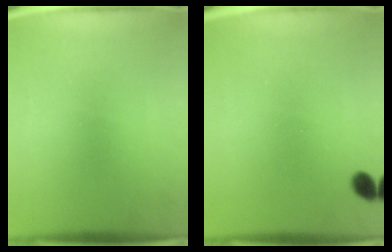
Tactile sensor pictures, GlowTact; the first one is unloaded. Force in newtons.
{"total": 2.1}